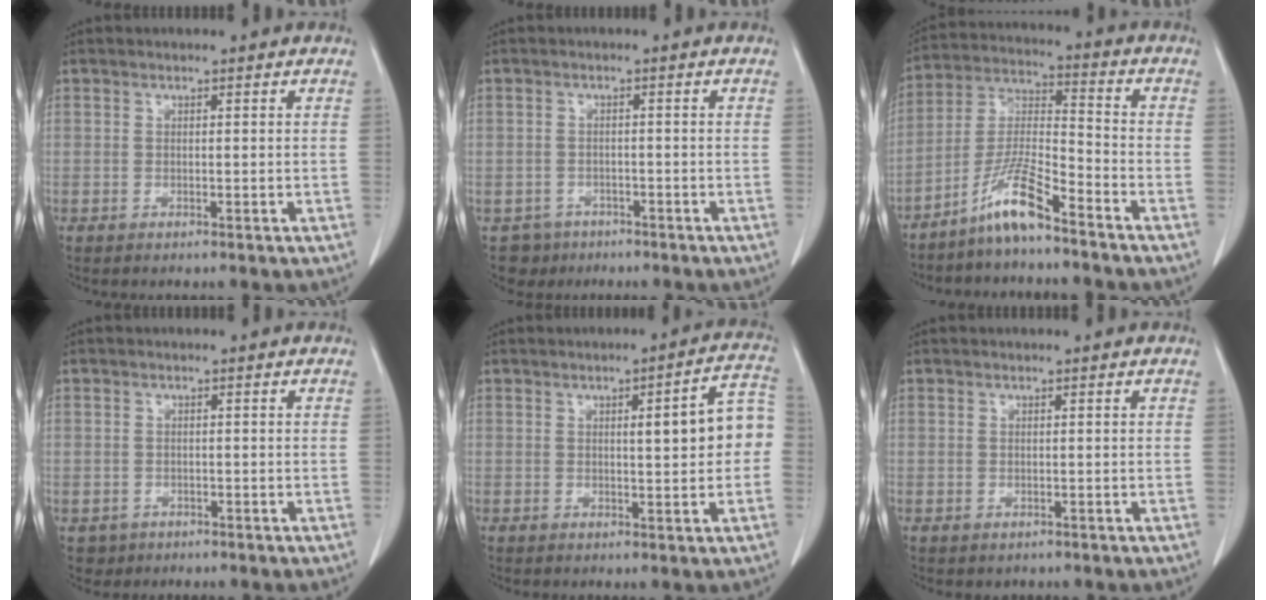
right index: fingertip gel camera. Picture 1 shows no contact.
{"total": 3.6, "force": [-2.2, 2.8, -0.6], "torque": [0.012, 0.009, -0.034]}
{"total": 9.0, "force": [-6.6, 0.7, 6.1], "torque": [-0.134, -0.007, -0.131]}
{"total": 2.3, "force": [-1.0, 2.1, 0.0], "torque": [0.001, 0.007, -0.011]}
{"total": 8.0, "force": [0.4, 1.4, 7.8], "torque": [-0.096, 0.026, 0.003]}
{"total": 0.7, "force": [-0.3, 0.6, 0.0], "torque": [-0.004, 0.002, -0.002]}